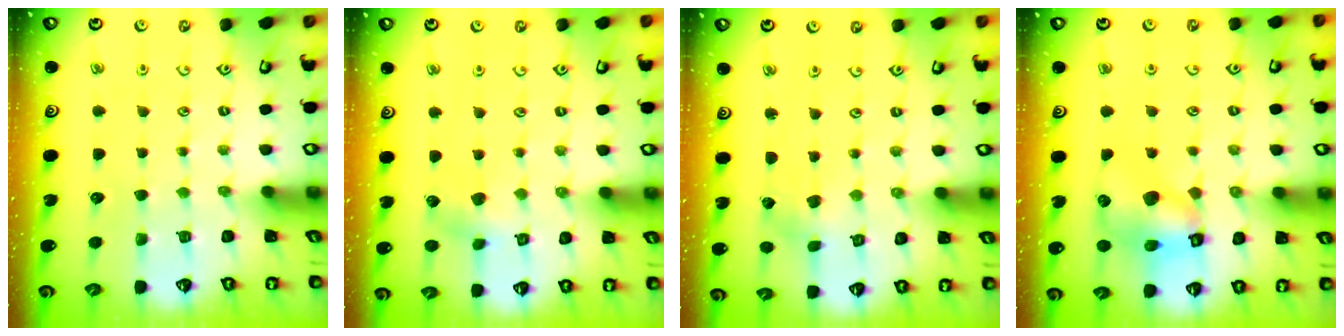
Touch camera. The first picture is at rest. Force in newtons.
{"total": 4.7, "press": 4.6, "slide": 0.4}
{"total": 0.8, "press": 0.8, "slide": 0.2}
{"total": 10.0, "press": 9.9, "slide": 1.4}